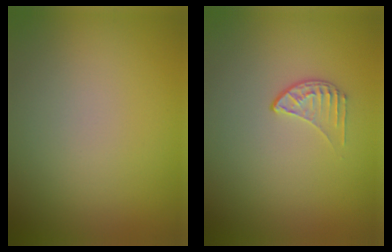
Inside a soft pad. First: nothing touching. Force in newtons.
{"total": 1.4, "press": 0.9, "slide": 1.1}